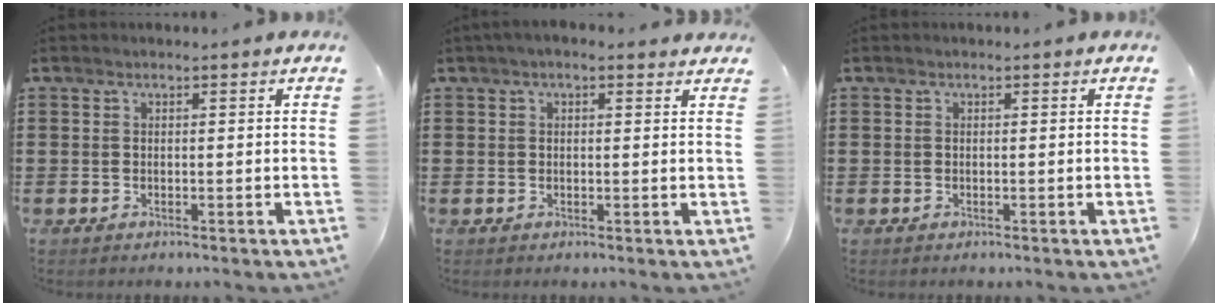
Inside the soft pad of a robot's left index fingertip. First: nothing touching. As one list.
[{"total": 1.6, "force": [0.9, 0.6, 1.1], "torque": [-0.024, 0.007, 0.016]}, {"total": 0.0}]